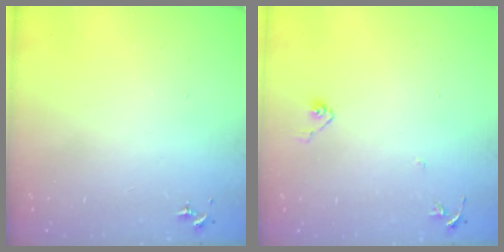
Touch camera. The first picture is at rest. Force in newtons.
{"total": 4.8, "press": 4.7, "slide": 1.0}